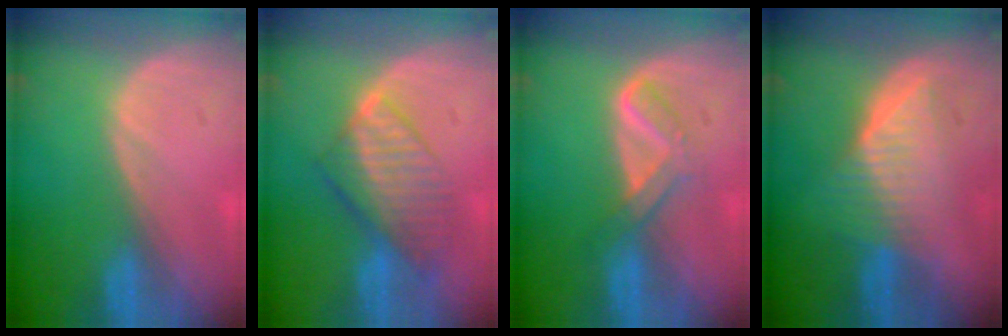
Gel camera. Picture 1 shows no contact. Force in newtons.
{"total": 8.1, "press": 7.1, "slide": 4.0}
{"total": 4.0, "press": 4.0, "slide": 0.5}
{"total": 6.5, "press": 6.4, "slide": 1.1}